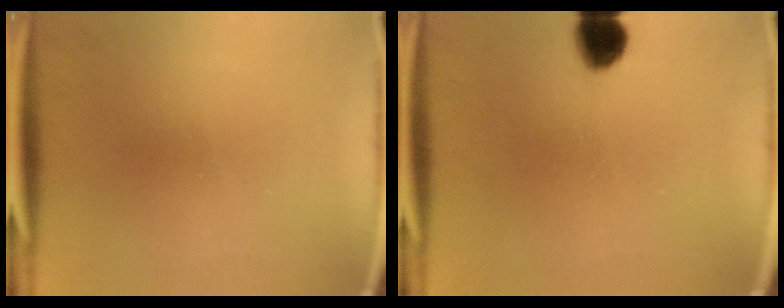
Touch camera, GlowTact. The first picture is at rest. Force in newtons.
{"total": 6.9}